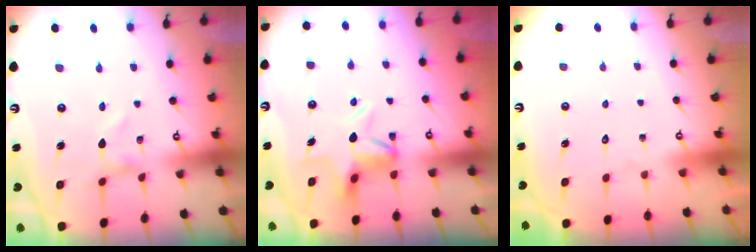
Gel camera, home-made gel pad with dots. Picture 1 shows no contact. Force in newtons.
{"total": 6.6, "press": 6.6, "slide": 0.7}
{"total": 1.7, "press": 1.7, "slide": 0.1}